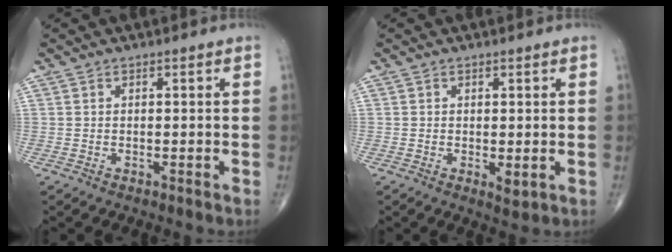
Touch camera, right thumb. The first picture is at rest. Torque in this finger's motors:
{"motor_torque": [3.49, 1.52, 1.28, -1.33, 0.47]}